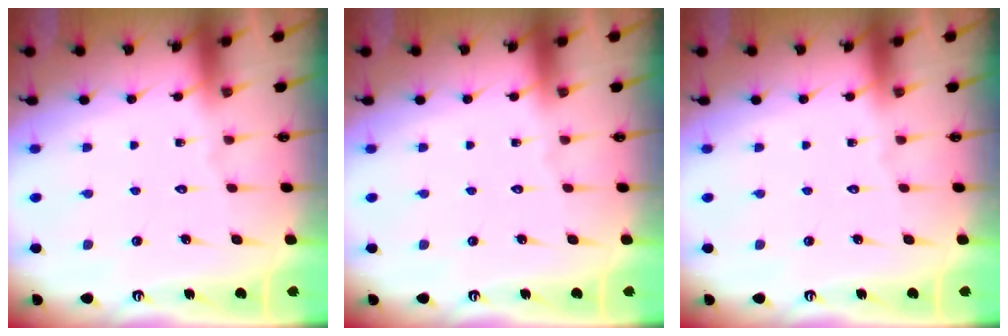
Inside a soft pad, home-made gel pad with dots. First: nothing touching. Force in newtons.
{"total": 0.0}
{"total": 0.0}